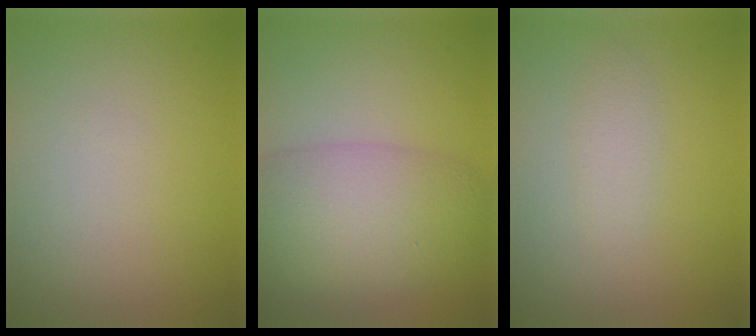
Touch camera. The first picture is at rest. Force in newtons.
{"total": 7.8, "press": 7.8, "slide": 0.2}
{"total": 1.4, "press": 1.4, "slide": 0.1}